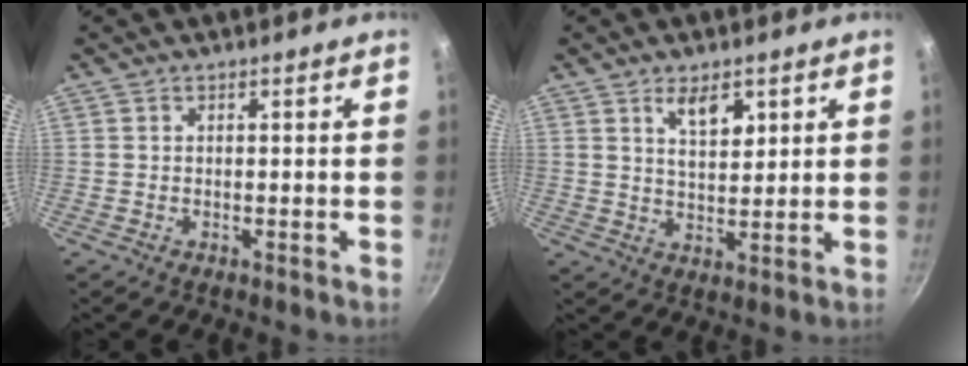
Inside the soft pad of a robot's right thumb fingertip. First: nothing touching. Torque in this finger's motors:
{"motor_torque": [-0.65, 0.82, 0.16, 0.00, 0.16]}